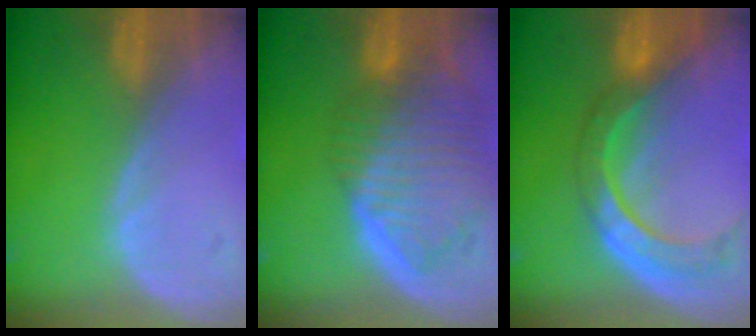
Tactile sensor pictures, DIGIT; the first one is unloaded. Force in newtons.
{"total": 10.0, "press": 8.6, "slide": 5.1}
{"total": 8.0, "press": 7.2, "slide": 3.6}